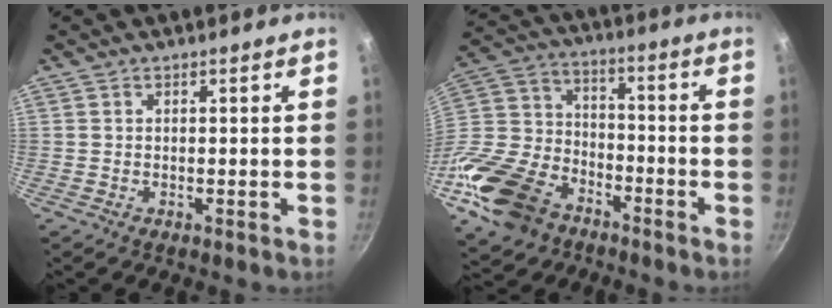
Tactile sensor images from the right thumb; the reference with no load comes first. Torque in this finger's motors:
{"motor_torque": [3.05, 1.96, 0.91, -0.79, 0.39]}